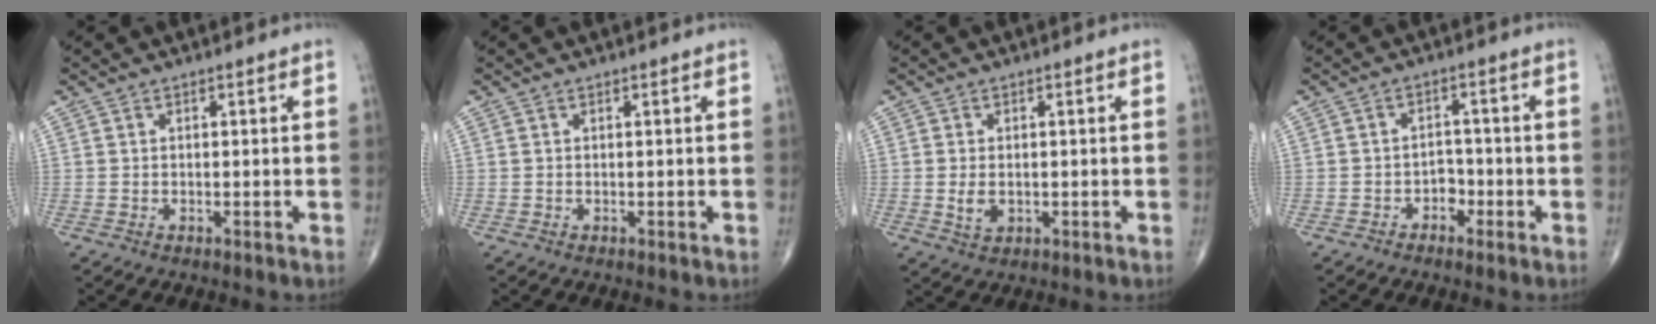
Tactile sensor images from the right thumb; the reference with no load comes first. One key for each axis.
{"total": 0.0}
{"total": 3.1, "fx": -0.3, "fy": 2.1, "fz": 2.3, "tx": -0.038, "ty": -0.002, "tz": 0.001}
{"total": 3.0, "fx": -1.6, "fy": 2.2, "fz": 1.1, "tx": 0.008, "ty": 0.019, "tz": -0.029}